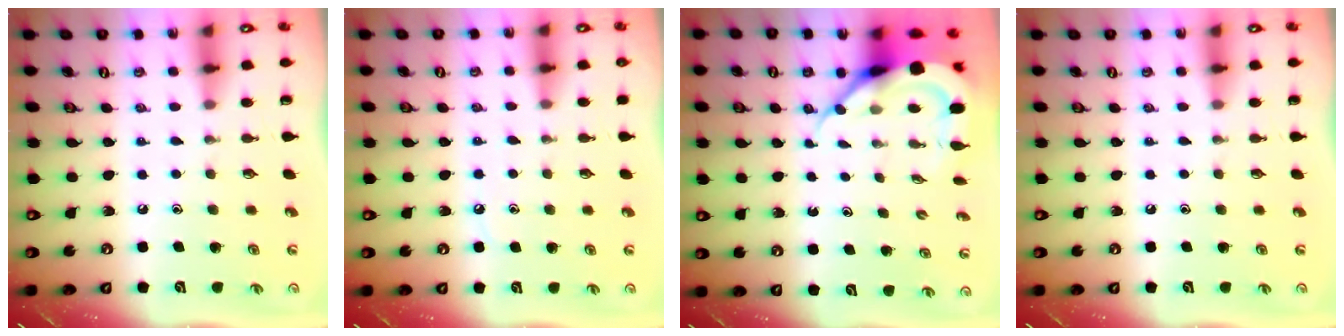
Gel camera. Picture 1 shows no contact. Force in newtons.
{"total": 5.3, "press": 5.2, "slide": 0.7}
{"total": 9.0, "press": 8.9, "slide": 0.9}
{"total": 0.0}